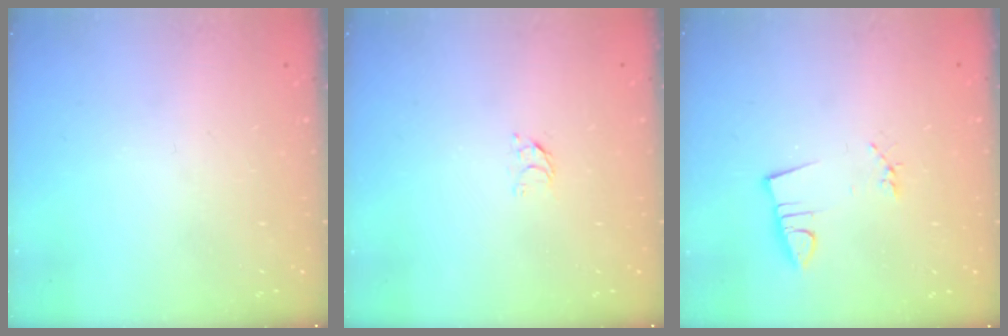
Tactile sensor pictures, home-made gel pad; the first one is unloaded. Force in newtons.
{"total": 2.8, "press": 2.8, "slide": 0.3}
{"total": 2.9, "press": 1.5, "slide": 2.5}